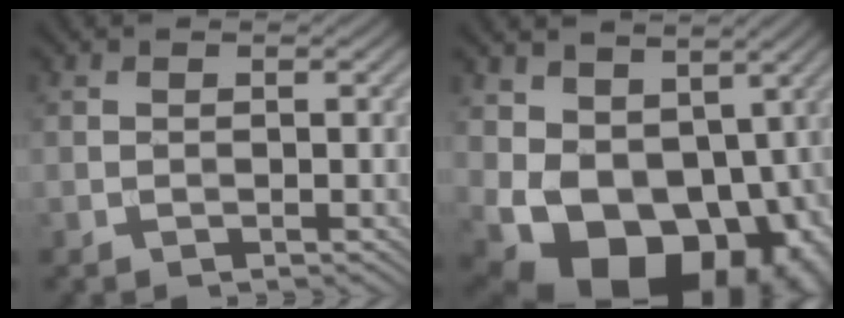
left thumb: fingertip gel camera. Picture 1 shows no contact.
{"total": 16.0, "force": [-0.8, 11.5, 11.1], "torque": [-0.185, -0.038, 0.017]}